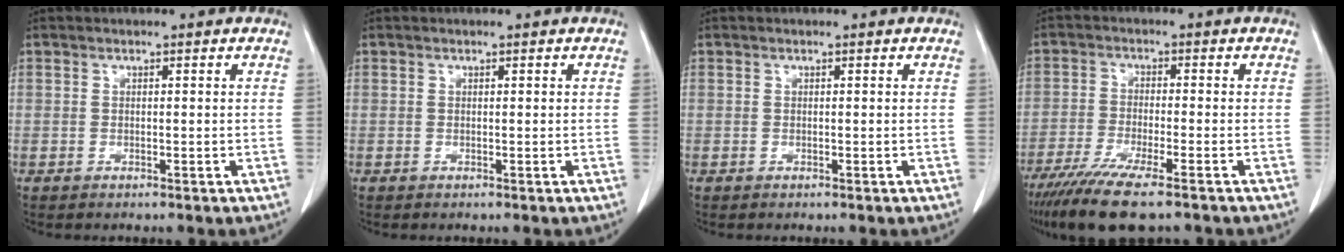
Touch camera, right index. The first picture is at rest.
{"total": 0.0}
{"total": 0.0}
{"total": 10.3, "force": [-7.8, 0.8, 6.8], "torque": [-0.115, -0.026, -0.129]}